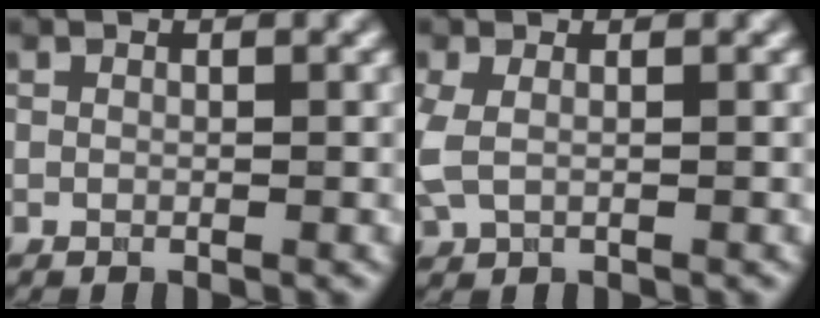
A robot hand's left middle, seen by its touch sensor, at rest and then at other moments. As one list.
[{"total": 2.0, "force": [0.0, 1.1, 1.7], "torque": [-0.051, 0.000, -0.002]}]